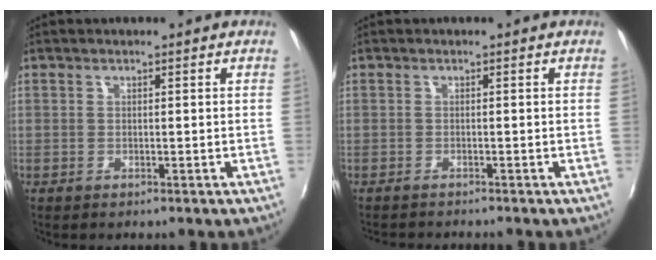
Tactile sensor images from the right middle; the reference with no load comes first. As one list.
[{"total": 2.3, "force": [-2.3, 0.3, 0.5], "torque": [-0.019, -0.015, -0.040]}]